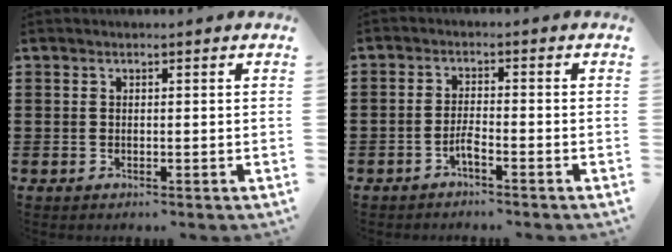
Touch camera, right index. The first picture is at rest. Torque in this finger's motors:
{"motor_torque": [2.14, 0.00, 0.01, -0.09]}